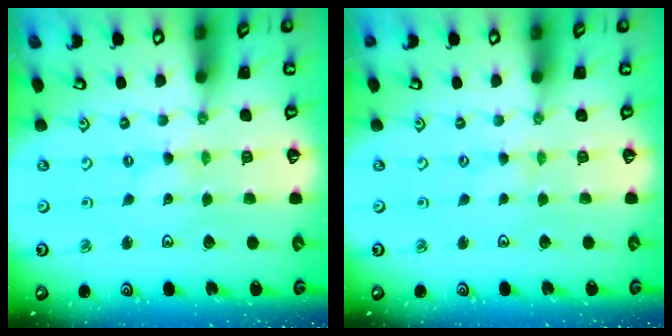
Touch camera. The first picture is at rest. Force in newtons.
{"total": 0.0}